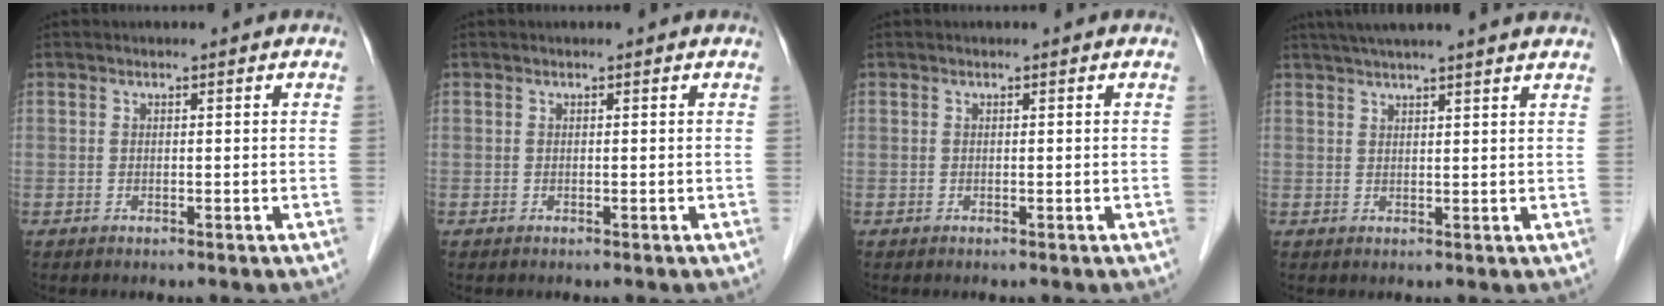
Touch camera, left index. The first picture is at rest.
{"total": 0.0}
{"total": 0.0}
{"total": 12.6, "force": [10.9, -0.3, 6.3], "torque": [-0.106, 0.037, 0.139]}